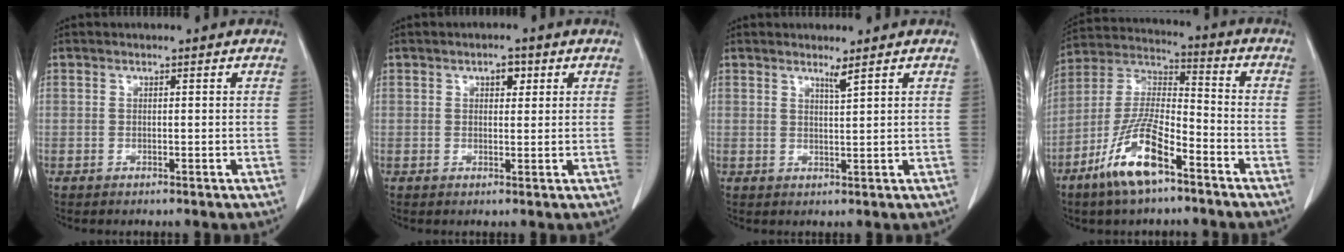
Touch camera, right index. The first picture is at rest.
{"total": 2.2, "force": [1.1, 1.2, 1.5], "torque": [-0.018, 0.002, 0.015]}
{"total": 1.6, "force": [1.3, -0.5, 0.8], "torque": [-0.017, -0.012, 0.025]}
{"total": 12.9, "force": [-7.4, 3.5, 10.0], "torque": [-0.210, -0.006, -0.140]}